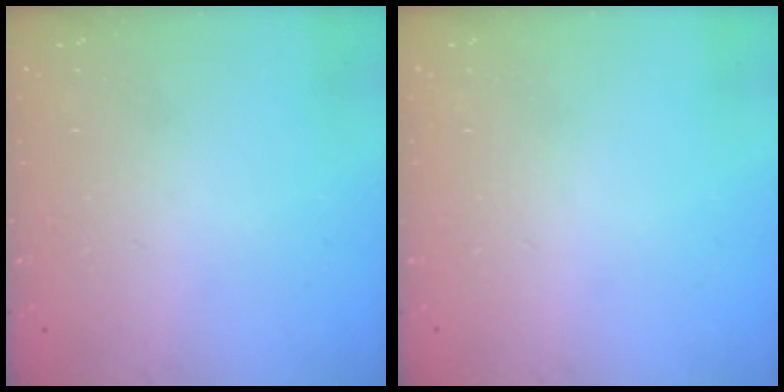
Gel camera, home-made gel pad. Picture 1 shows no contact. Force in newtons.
{"total": 0.0}